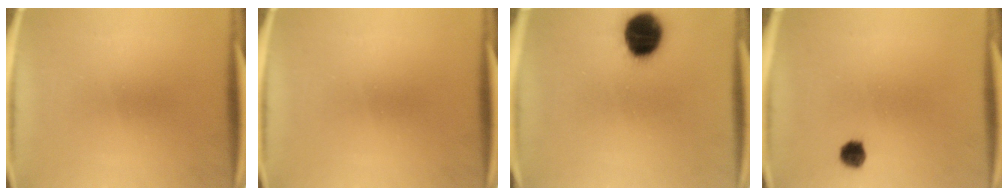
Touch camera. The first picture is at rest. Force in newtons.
{"total": 0.0}
{"total": 12.3}
{"total": 3.0}